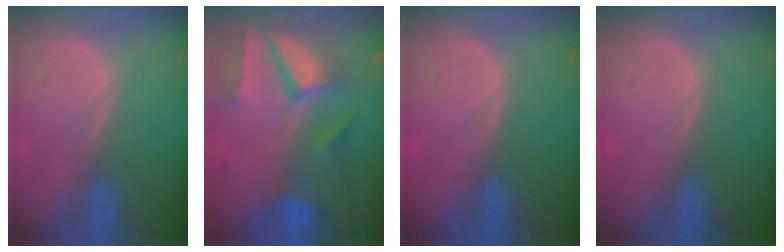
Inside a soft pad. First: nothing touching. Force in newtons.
{"total": 10.4, "press": 8.8, "slide": 5.5}
{"total": 0.0}
{"total": 0.0}